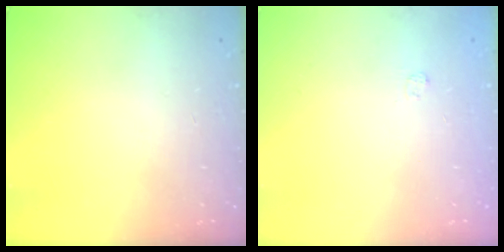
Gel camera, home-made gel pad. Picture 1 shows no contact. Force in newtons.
{"total": 1.7, "press": 1.2, "slide": 1.1}